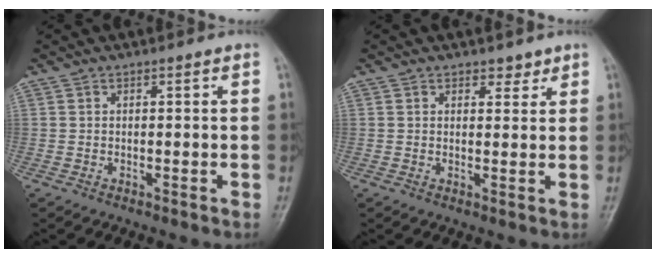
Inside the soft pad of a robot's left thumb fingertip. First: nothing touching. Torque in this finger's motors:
{"motor_torque": [-0.20, 0.00, 0.07, 0.13, 0.07]}